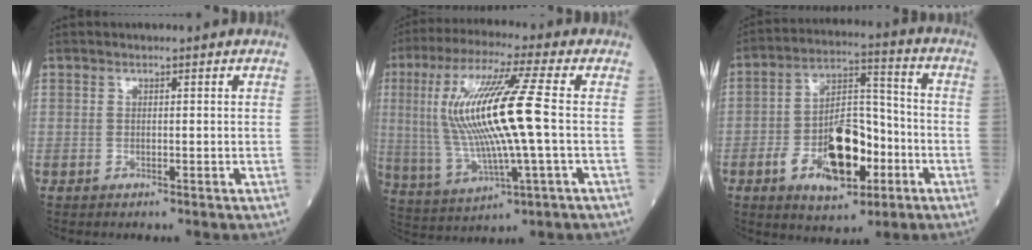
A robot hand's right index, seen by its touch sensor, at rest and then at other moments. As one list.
[{"total": 16.5, "force": [0.8, 0.8, 16.5], "torque": [-0.350, 0.009, 0.015]}, {"total": 13.8, "force": [-5.1, 5.9, 11.4], "torque": [-0.203, 0.009, -0.081]}]